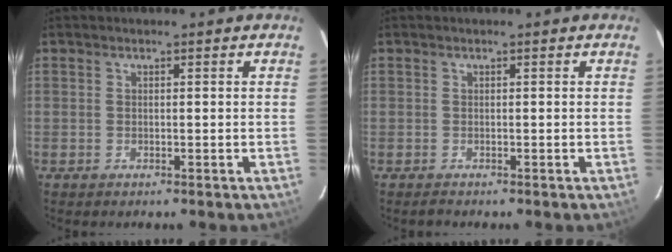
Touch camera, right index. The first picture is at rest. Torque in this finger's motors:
{"motor_torque": [-0.15, 0.08, -0.36, -0.10]}